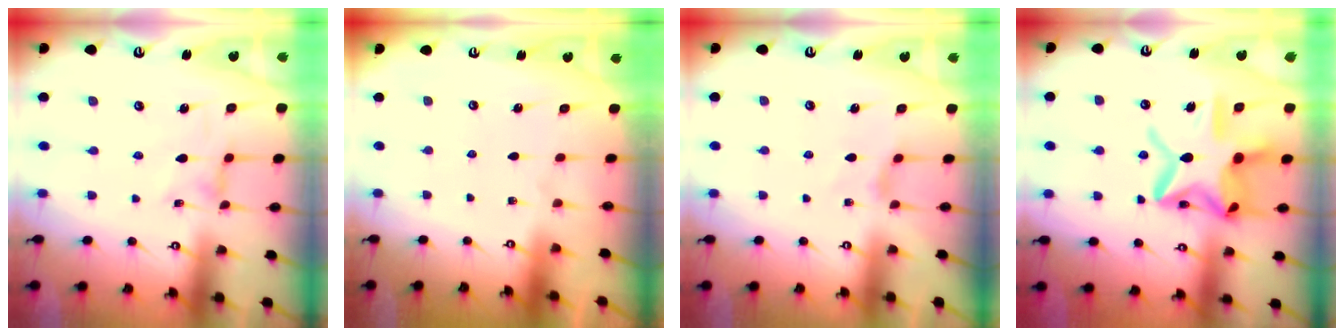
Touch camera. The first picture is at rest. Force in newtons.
{"total": 0.0}
{"total": 2.7, "press": 2.6, "slide": 0.5}
{"total": 18.4, "press": 18.3, "slide": 1.4}